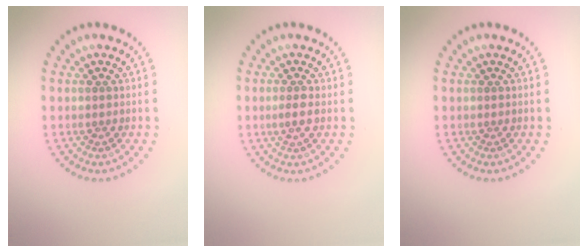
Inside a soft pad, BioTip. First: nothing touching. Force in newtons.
{"total": 1.2, "press": 1.2, "slide": 0.4}
{"total": 0.0}